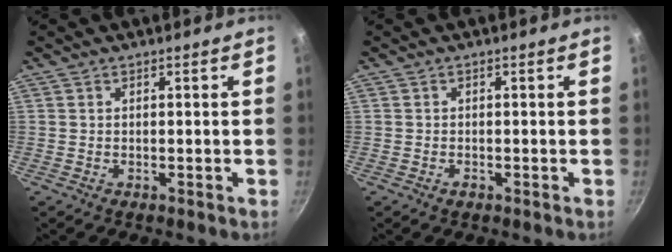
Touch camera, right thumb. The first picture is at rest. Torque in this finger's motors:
{"motor_torque": [-0.09, 0.09, -0.28, 0.15, -0.02]}